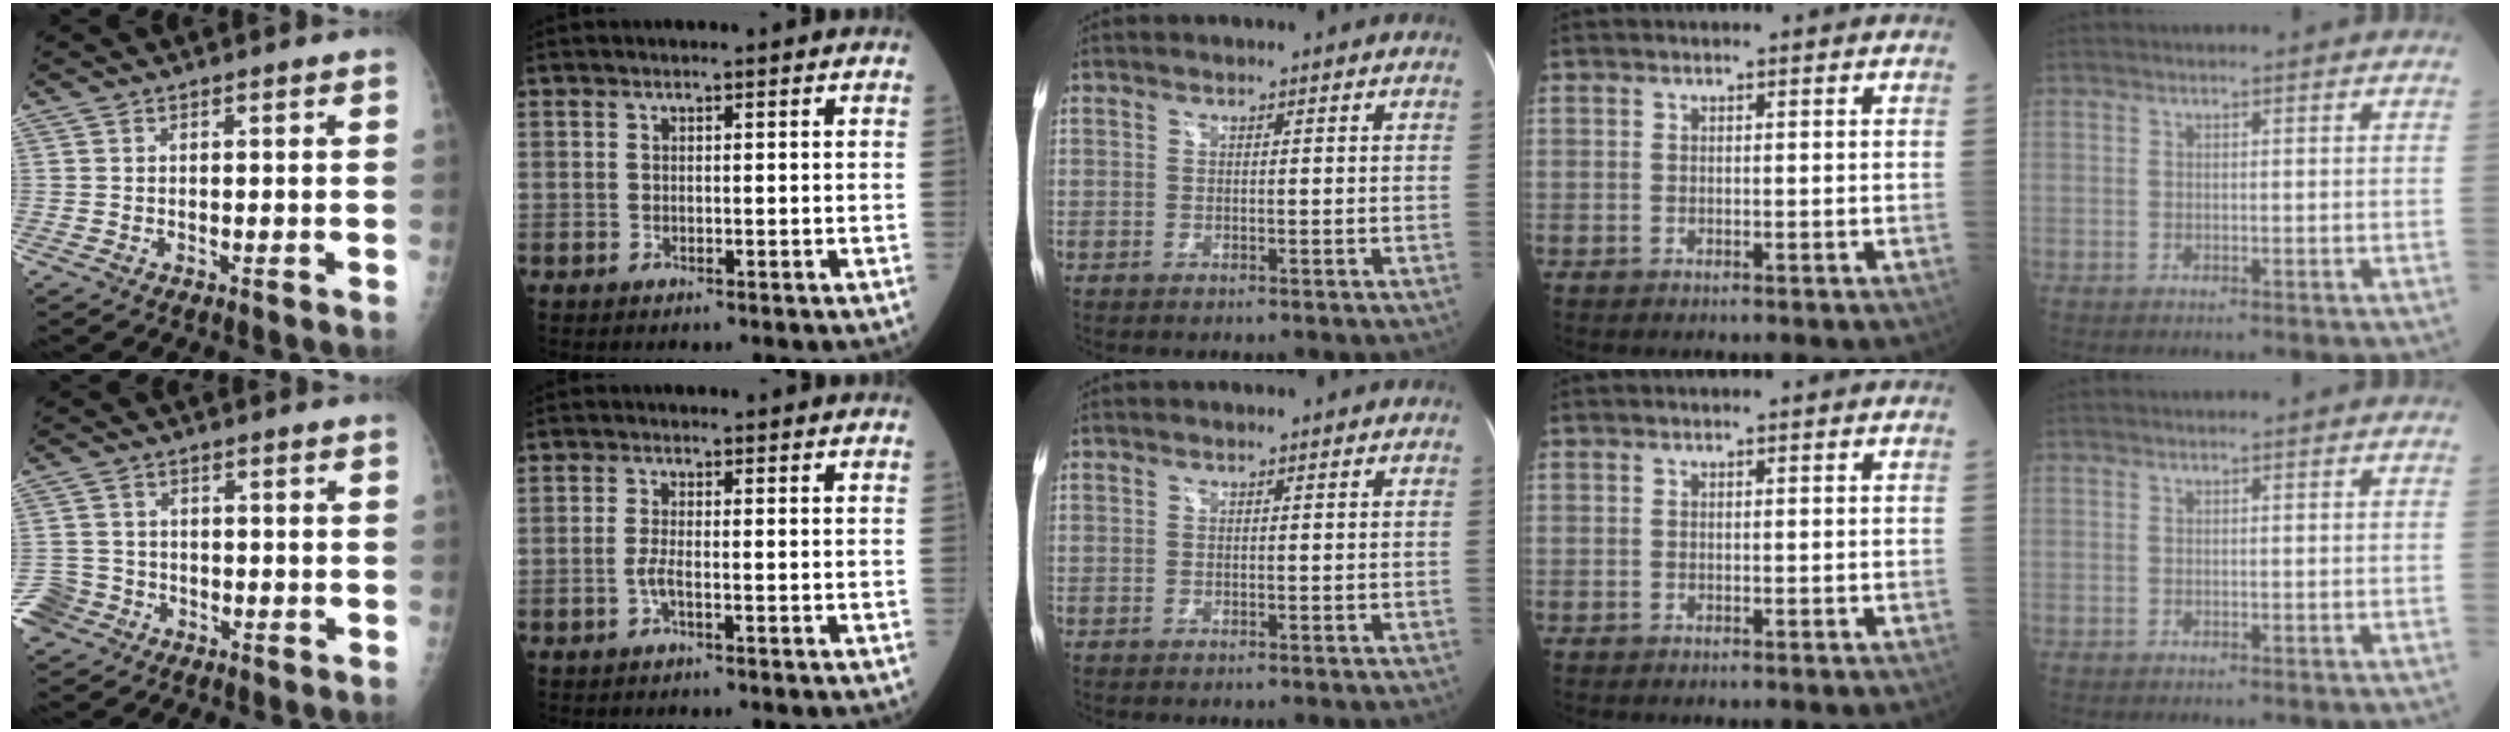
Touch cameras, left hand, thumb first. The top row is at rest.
{"thumb": {"total": 5.5, "force": [-3.0, 4.5, 0.5], "torque": [-0.003, 0.020, -0.054]}, "index": {"total": 1.7, "force": [-0.8, 0.0, 1.5], "torque": [-0.032, 0.000, -0.019]}}